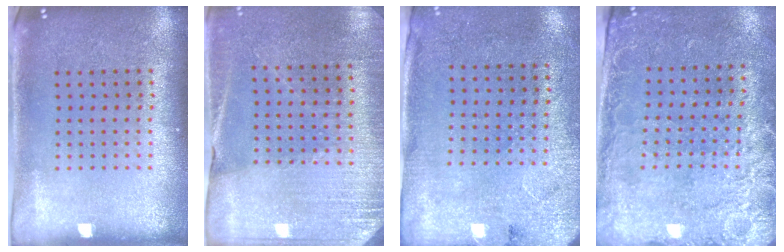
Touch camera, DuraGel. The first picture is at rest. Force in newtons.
{"total": 2.7, "press": 2.7, "slide": 0.6}
{"total": 2.7, "press": 2.2, "slide": 1.5}
{"total": 2.6, "press": 2.2, "slide": 1.4}